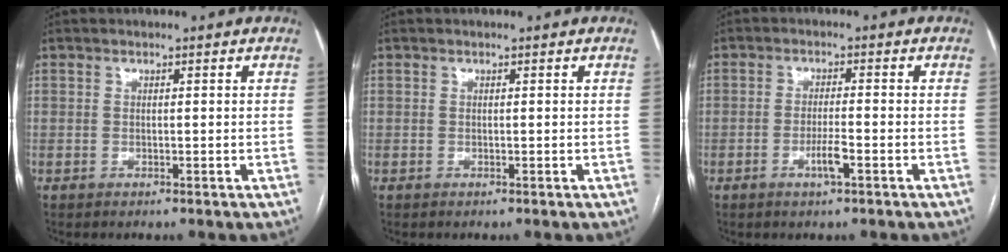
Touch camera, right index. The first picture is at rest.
{"total": 0.0}
{"total": 3.2, "force": [-1.5, 0.2, 2.8], "torque": [-0.054, -0.002, -0.028]}